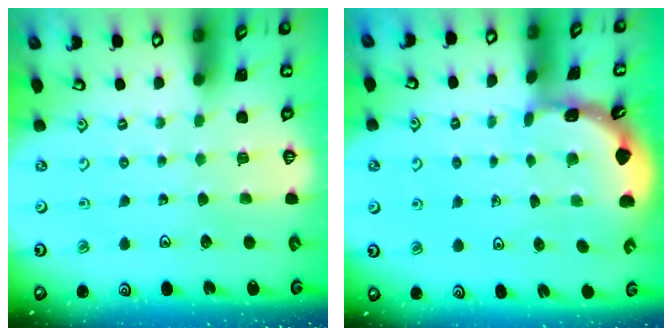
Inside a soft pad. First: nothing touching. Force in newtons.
{"total": 1.8, "press": 1.8, "slide": 0.1}